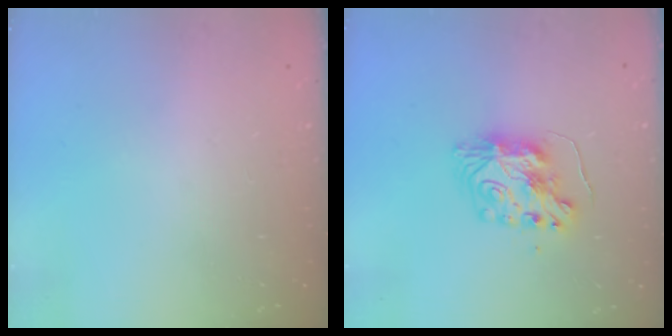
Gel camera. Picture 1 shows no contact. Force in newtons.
{"total": 9.1, "press": 9.0, "slide": 0.9}